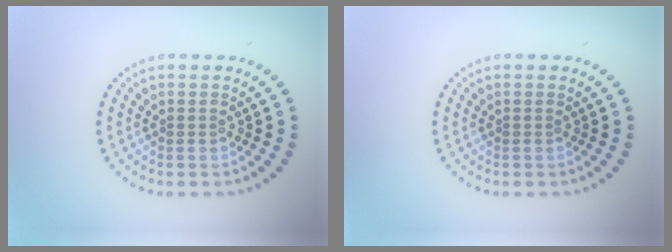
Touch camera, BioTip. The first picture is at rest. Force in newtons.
{"total": 0.0}